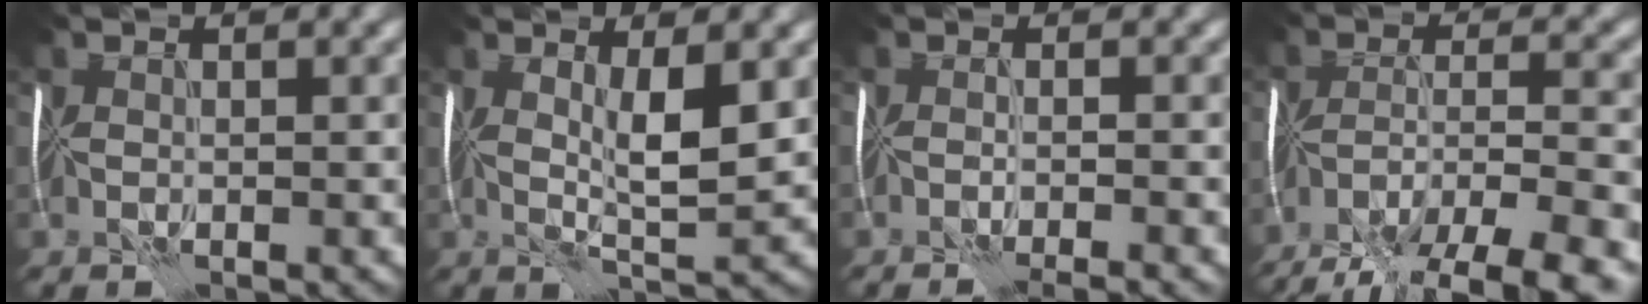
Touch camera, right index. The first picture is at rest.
{"total": 4.6, "force": [1.0, 1.0, 4.3], "torque": [-0.079, -0.005, 0.019]}
{"total": 2.9, "force": [-2.2, 0.4, 1.8], "torque": [-0.018, 0.001, -0.033]}
{"total": 12.4, "force": [-9.6, 3.8, 6.8], "torque": [-0.115, -0.016, -0.138]}